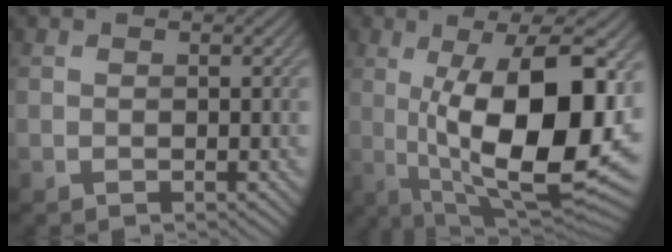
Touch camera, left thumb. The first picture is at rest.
{"total": 17.0, "force": [0.5, 6.5, 15.7], "torque": [-0.236, -0.006, 0.010]}